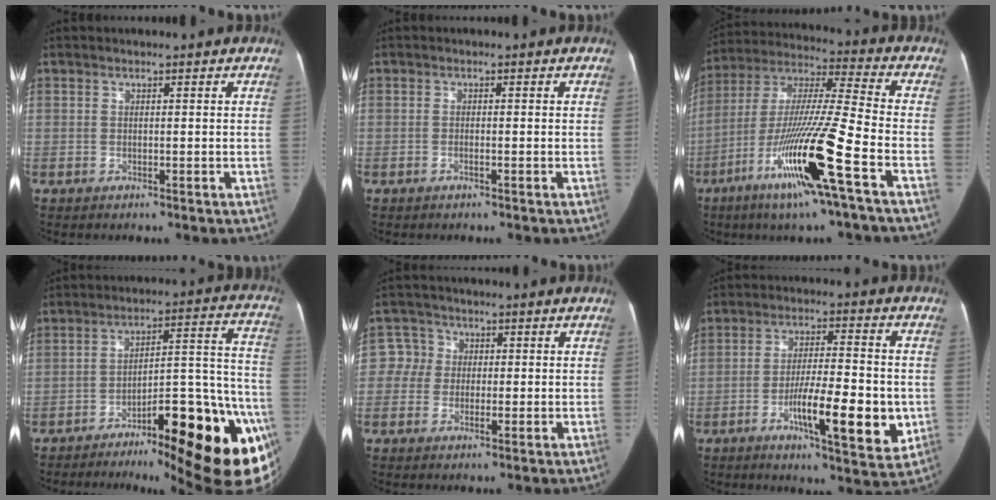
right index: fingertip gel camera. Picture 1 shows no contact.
{"total": 0.6, "force": [-0.4, -0.1, 0.3], "torque": [-0.004, -0.004, -0.011]}
{"total": 18.5, "force": [-8.1, -0.9, 16.6], "torque": [-0.334, -0.030, -0.158]}
{"total": 25.5, "force": [-13.1, 4.1, 21.6], "torque": [-0.200, 0.034, -0.182]}
{"total": 3.9, "force": [0.1, 3.8, 0.3], "torque": [0.008, 0.011, -0.003]}
{"total": 13.1, "force": [-3.6, 2.6, 12.3], "torque": [-0.193, -0.007, -0.058]}